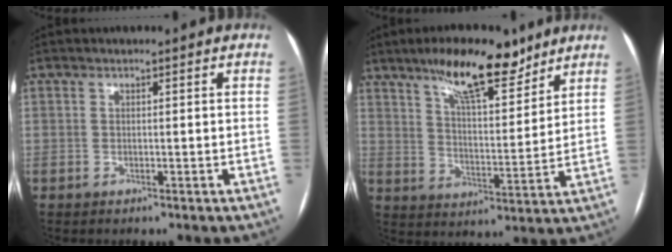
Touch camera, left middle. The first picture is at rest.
{"total": 13.1, "force": [9.5, 3.4, 8.3], "torque": [-0.133, 0.004, 0.157]}